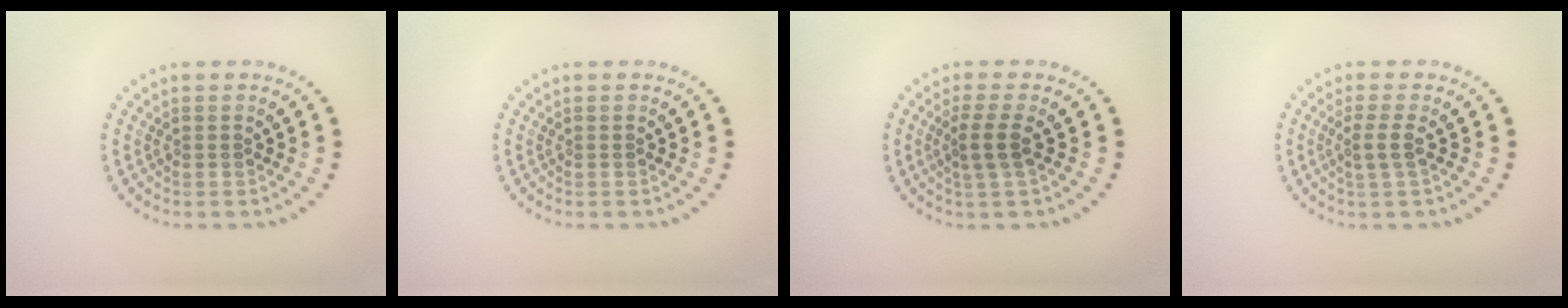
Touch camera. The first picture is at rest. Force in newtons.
{"total": 0.0}
{"total": 2.2, "press": 1.7, "slide": 1.3}
{"total": 1.6, "press": 1.3, "slide": 1.0}